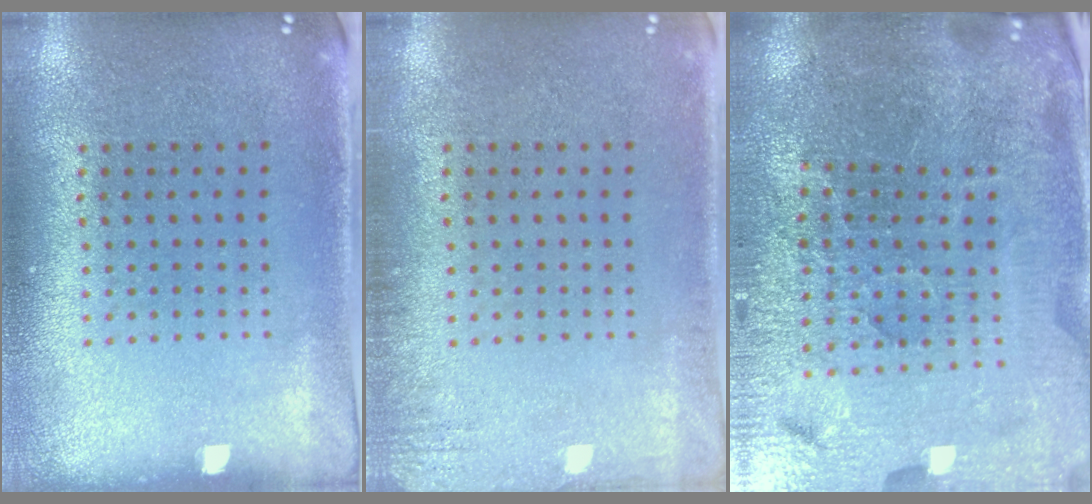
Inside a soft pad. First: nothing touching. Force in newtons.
{"total": 1.5, "press": 1.5, "slide": 0.2}
{"total": 5.6, "press": 5.2, "slide": 2.1}